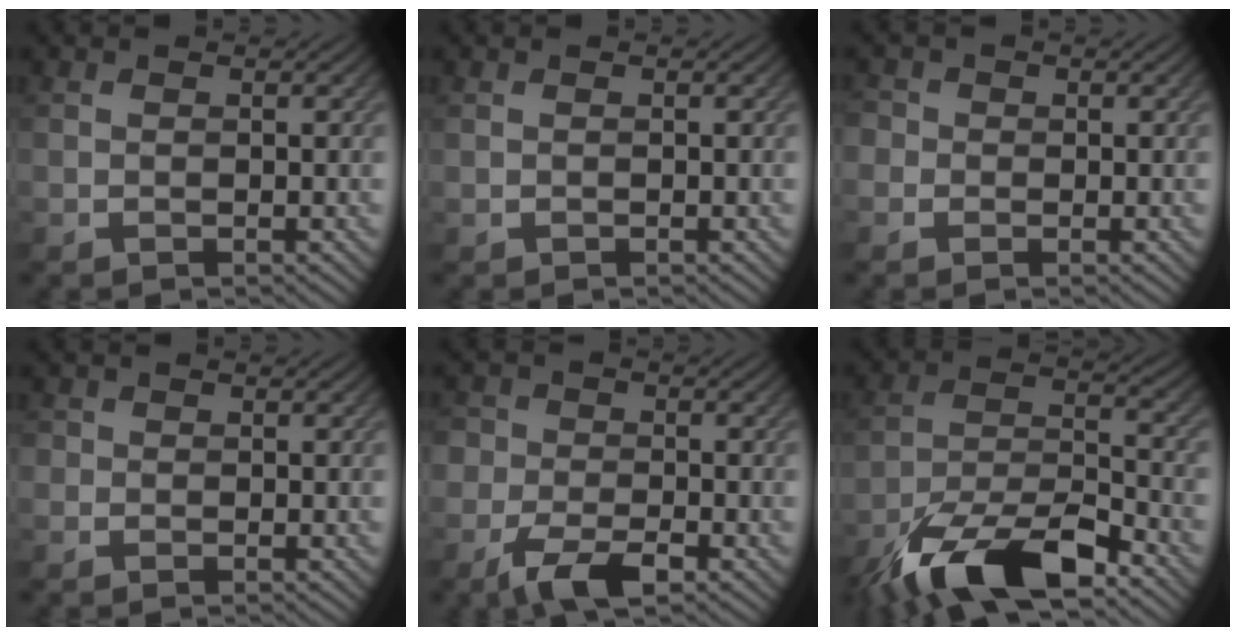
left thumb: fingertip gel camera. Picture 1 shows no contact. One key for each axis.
{"total": 0.0}
{"total": 2.2, "fx": 0.1, "fy": 2.1, "fz": 0.5, "tx": -0.010, "ty": 0.006, "tz": -0.019}
{"total": 1.1, "fx": 0.1, "fy": 1.1, "fz": 0.2, "tx": 0.001, "ty": -0.001, "tz": -0.004}
{"total": 6.2, "fx": -3.3, "fy": 3.5, "fz": 3.8, "tx": -0.075, "ty": -0.005, "tz": -0.071}
{"total": 14.5, "fx": -10.3, "fy": 4.4, "fz": 9.2, "tx": -0.185, "ty": -0.006, "tz": -0.199}